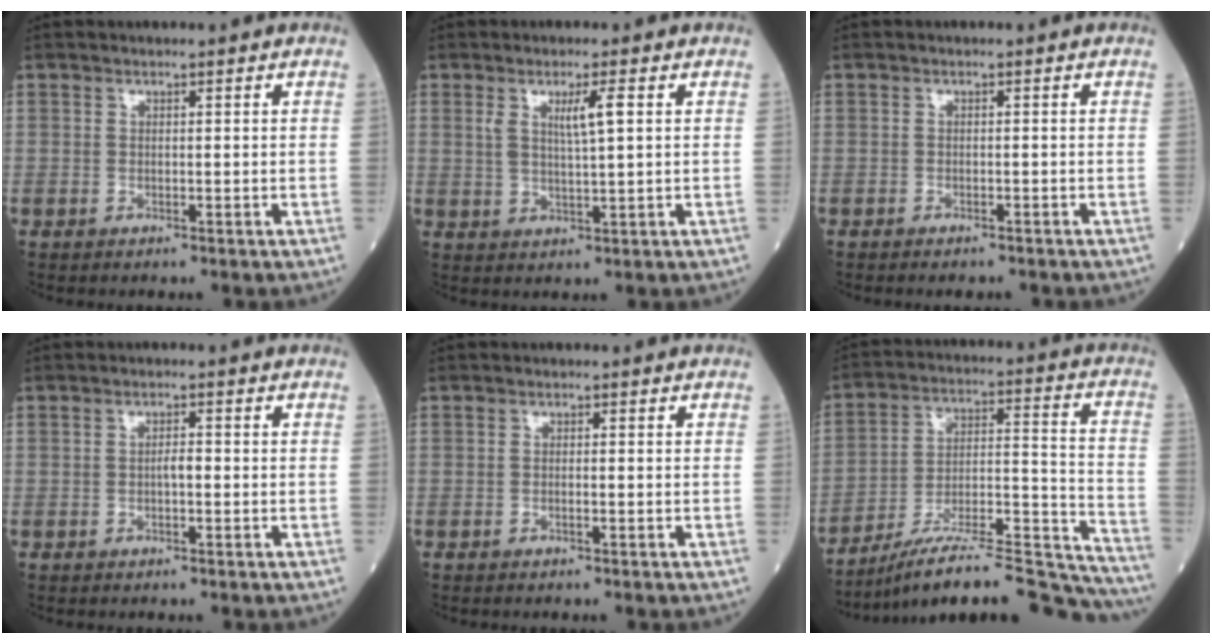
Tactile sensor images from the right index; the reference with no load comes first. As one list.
[{"total": 4.4, "force": [1.5, 0.2, 4.1], "torque": [-0.075, -0.002, 0.028]}, {"total": 1.3, "force": [-1.2, 0.3, 0.5], "torque": [-0.005, -0.001, -0.014]}, {"total": 0.9, "force": [-0.1, 0.1, 0.9], "torque": [-0.014, 0.001, -0.001]}, {"total": 0.6, "force": [-0.2, 0.1, 0.6], "torque": [-0.013, 0.000, -0.003]}, {"total": 23.4, "force": [-21.8, 0.9, 8.5], "torque": [-0.085, 0.025, -0.329]}]